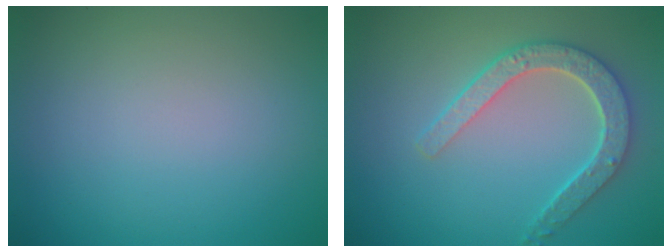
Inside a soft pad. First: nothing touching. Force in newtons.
{"total": 4.4, "press": 3.7, "slide": 2.5}